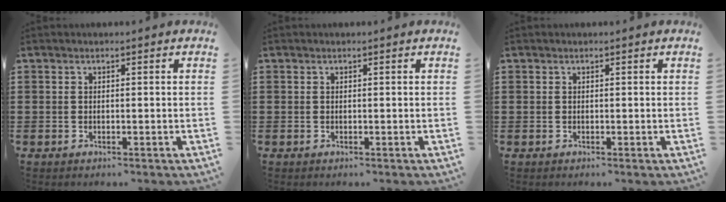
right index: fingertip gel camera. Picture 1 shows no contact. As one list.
[{"total": 0.0}, {"total": 0.0}]